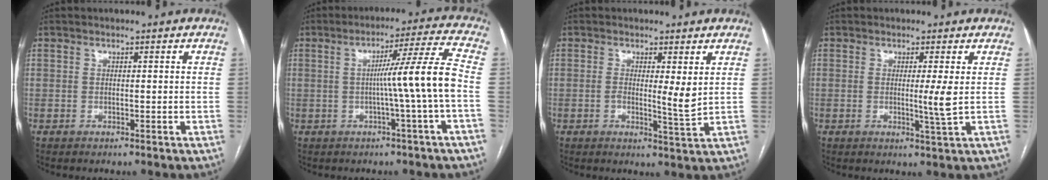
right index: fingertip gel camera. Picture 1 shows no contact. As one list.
[{"total": 9.2, "force": [-1.3, -2.2, 8.8], "torque": [-0.134, 0.013, -0.015]}, {"total": 3.7, "force": [0.6, 0.2, 3.6], "torque": [-0.055, -0.009, 0.011]}, {"total": 3.2, "force": [0.2, -0.8, 3.1], "torque": [-0.054, -0.010, 0.003]}]